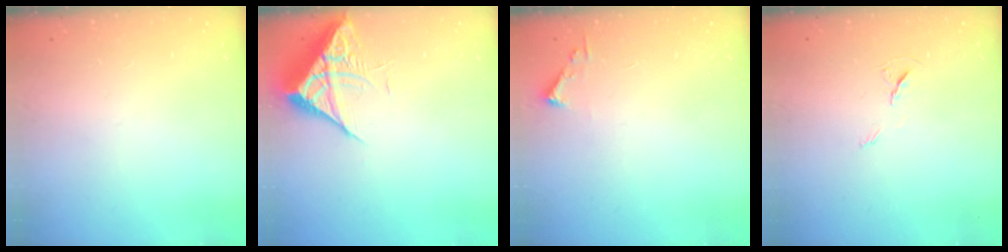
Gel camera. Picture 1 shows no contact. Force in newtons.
{"total": 7.3, "press": 7.2, "slide": 0.3}
{"total": 2.4, "press": 2.4, "slide": 0.3}
{"total": 5.8, "press": 5.4, "slide": 2.2}